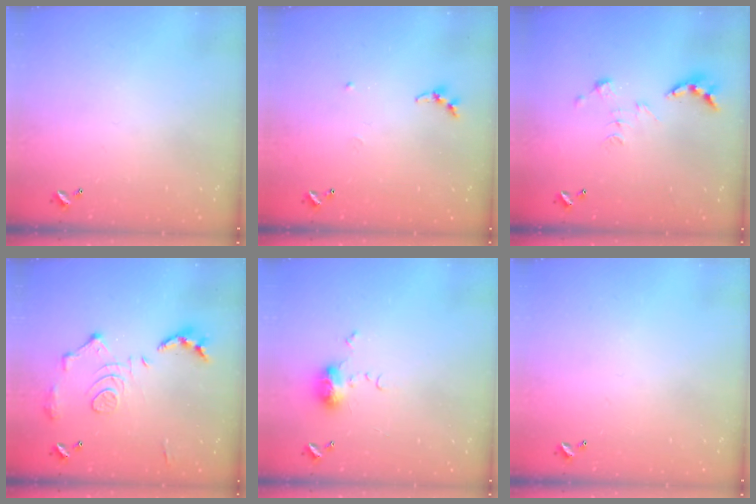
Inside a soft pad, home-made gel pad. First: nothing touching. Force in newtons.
{"total": 6.2, "press": 6.1, "slide": 0.7}
{"total": 3.3, "press": 3.3, "slide": 0.4}
{"total": 14.2, "press": 14.1, "slide": 1.2}
{"total": 6.2, "press": 6.2, "slide": 0.7}
{"total": 0.0}